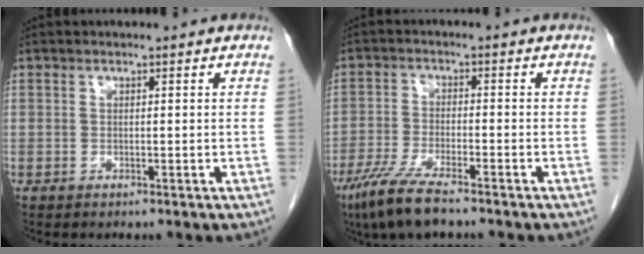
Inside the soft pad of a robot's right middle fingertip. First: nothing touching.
{"total": 7.9, "force": [-5.8, 0.9, 5.4], "torque": [-0.107, -0.020, -0.102]}